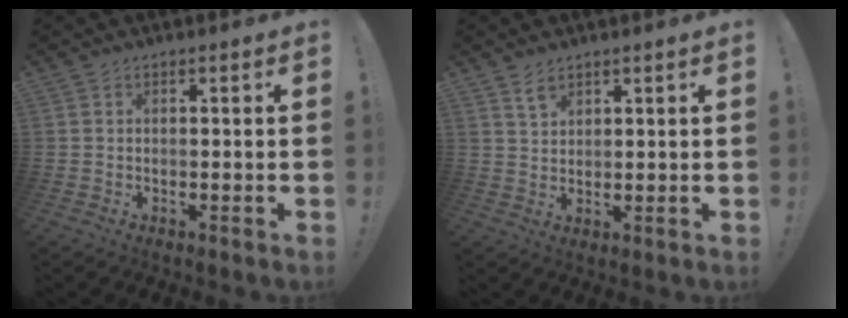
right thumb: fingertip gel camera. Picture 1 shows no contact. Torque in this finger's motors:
{"motor_torque": [-0.01, 0.55, -0.08, -0.03, -0.01]}